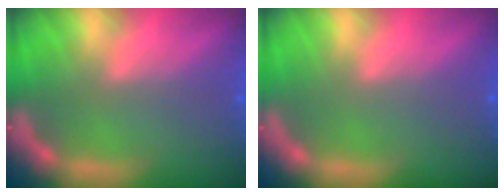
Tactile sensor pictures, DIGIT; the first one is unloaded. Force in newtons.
{"total": 0.0}